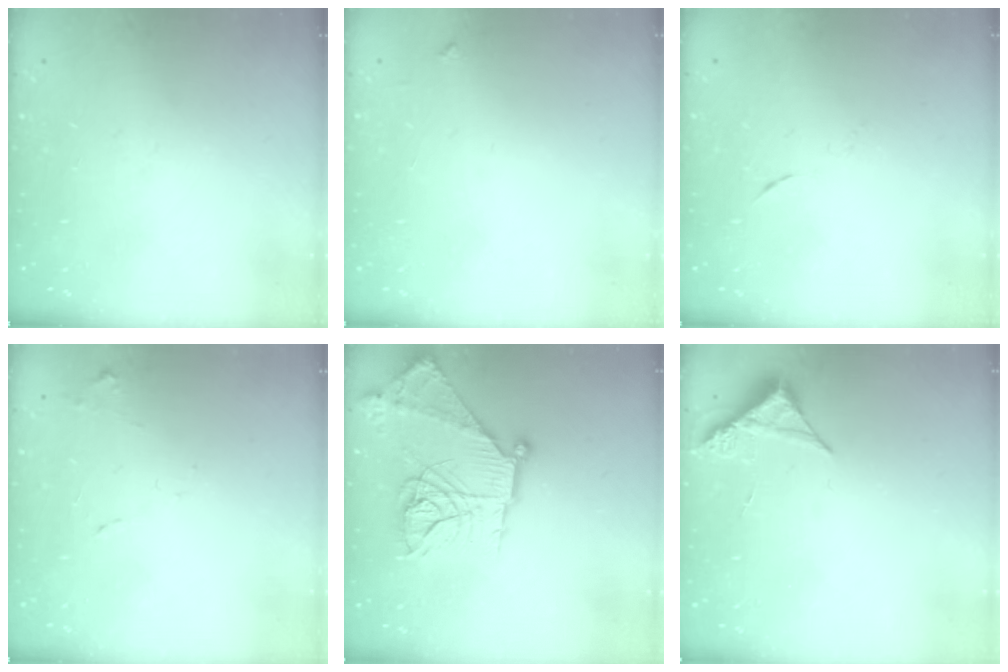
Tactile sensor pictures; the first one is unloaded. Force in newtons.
{"total": 3.3, "press": 3.3, "slide": 0.4}
{"total": 4.4, "press": 4.2, "slide": 1.3}
{"total": 7.6, "press": 7.6, "slide": 0.6}
{"total": 22.2, "press": 22.1, "slide": 2.3}
{"total": 4.9, "press": 4.9, "slide": 0.4}